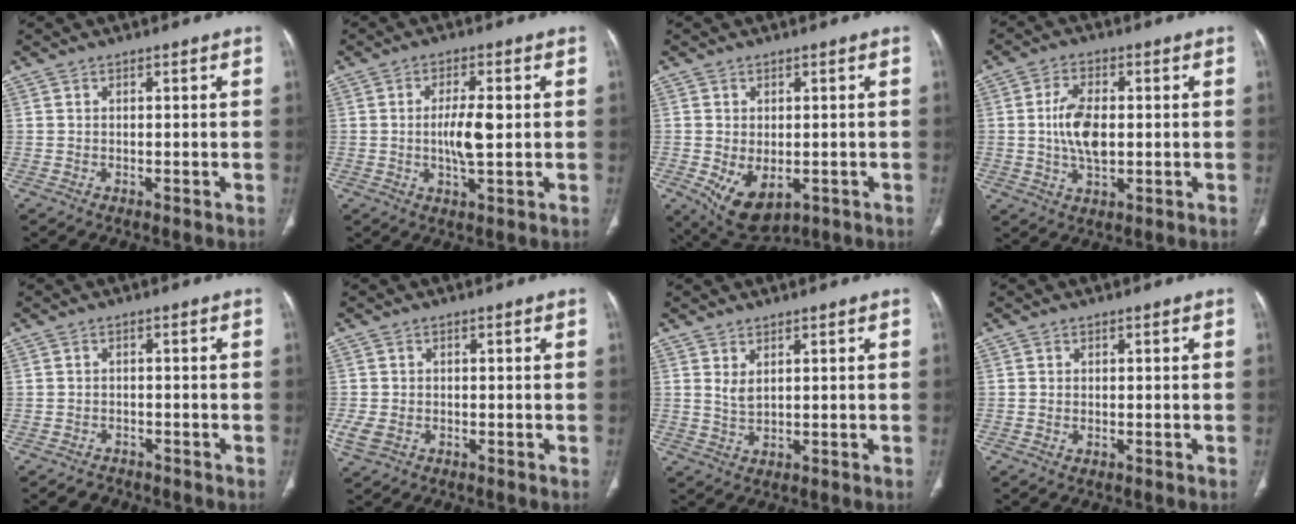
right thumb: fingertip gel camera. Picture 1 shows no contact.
{"total": 6.4, "force": [0.2, 2.0, 6.0], "torque": [-0.112, -0.002, 0.004]}
{"total": 8.6, "force": [-2.4, 5.3, 6.3], "torque": [-0.099, -0.009, -0.019]}
{"total": 8.1, "force": [0.2, 4.4, 6.9], "torque": [-0.130, 0.001, 0.003]}
{"total": 2.7, "force": [-2.2, 1.7, 0.2], "torque": [-0.008, 0.011, -0.033]}
{"total": 3.3, "force": [-1.0, 2.3, 2.0], "torque": [-0.054, -0.002, -0.016]}
{"total": 1.4, "force": [0.7, 0.6, 1.0], "torque": [-0.022, -0.003, 0.019]}
{"total": 0.7, "force": [-0.2, 0.5, 0.5], "torque": [-0.015, 0.000, -0.002]}